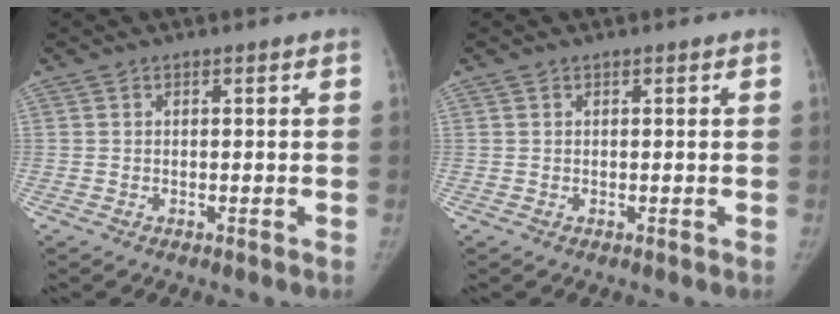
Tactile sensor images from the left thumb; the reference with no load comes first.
{"total": 0.0}